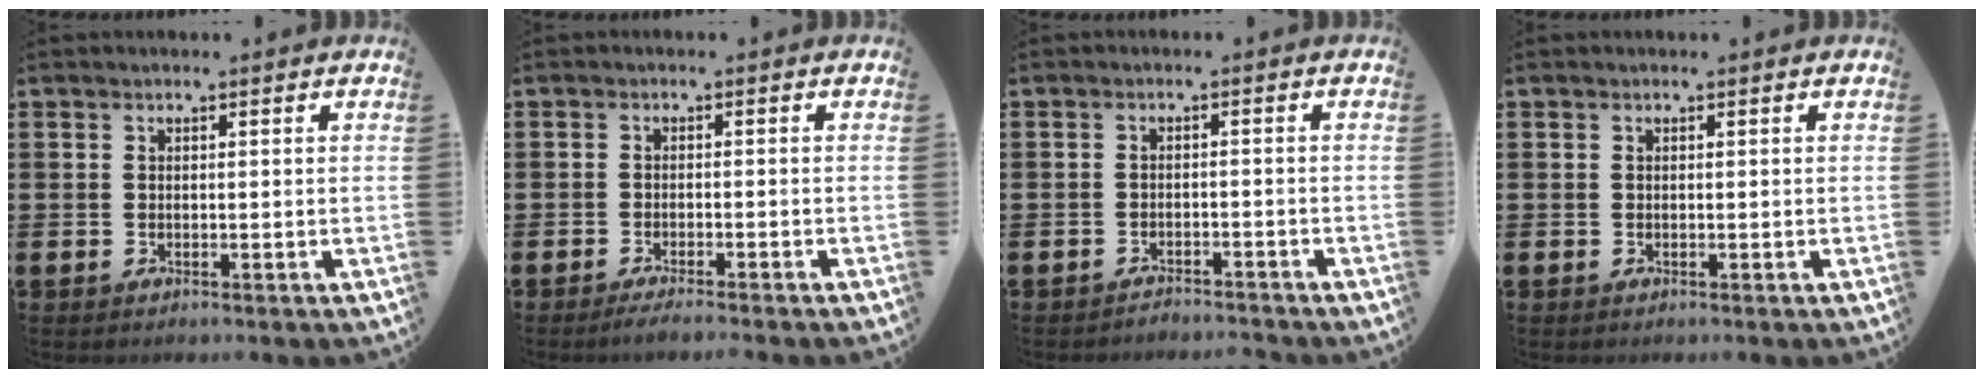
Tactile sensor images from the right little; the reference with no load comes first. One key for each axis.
{"total": 1.4, "fx": -1.2, "fy": -0.1, "fz": 0.7, "tx": -0.010, "ty": 0.000, "tz": -0.022}
{"total": 1.8, "fx": -1.7, "fy": -0.1, "fz": -0.2, "tx": -0.002, "ty": 0.004, "tz": -0.038}
{"total": 0.0}